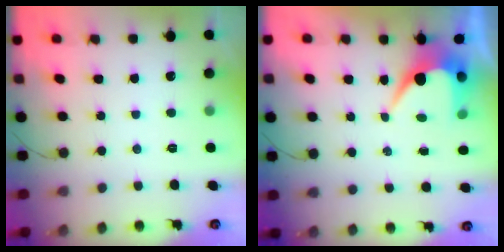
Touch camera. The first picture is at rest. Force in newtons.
{"total": 6.3, "press": 6.3, "slide": 0.3}